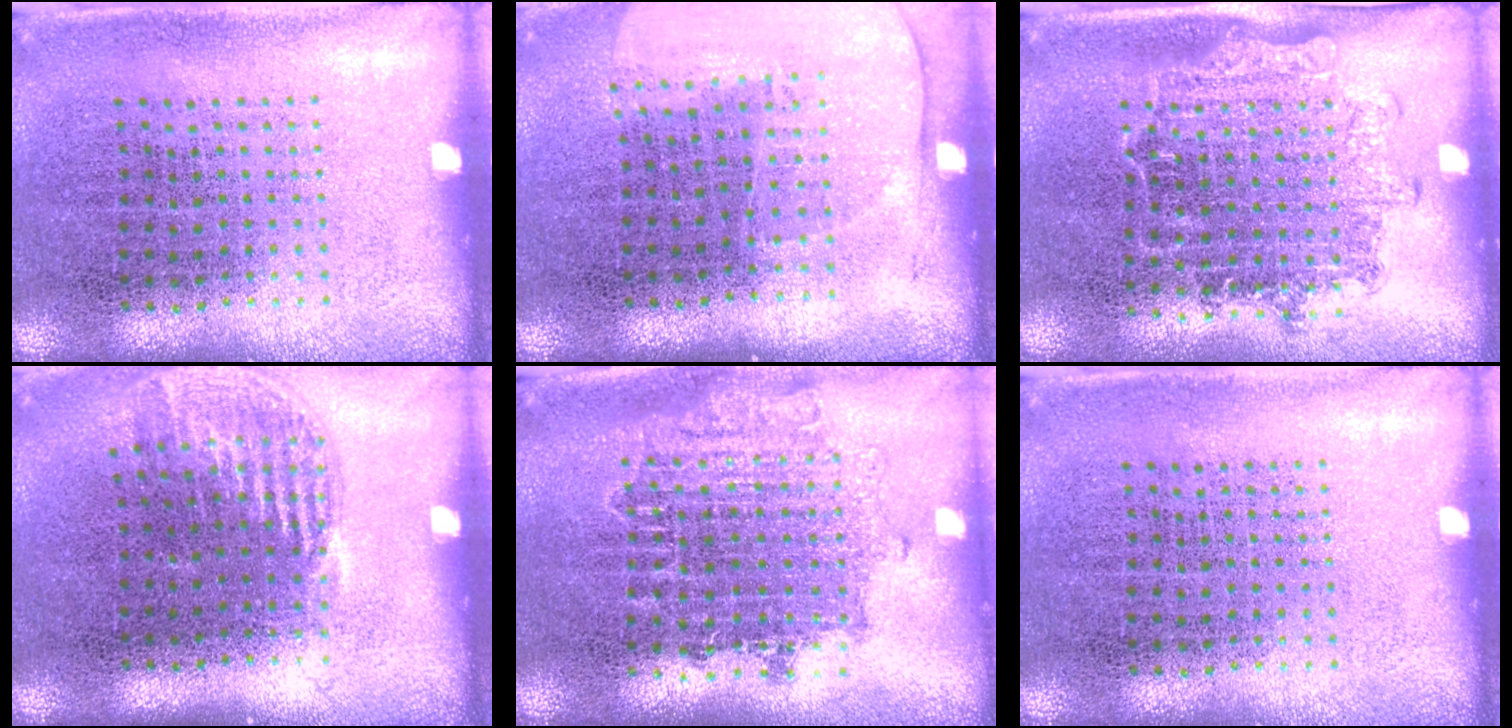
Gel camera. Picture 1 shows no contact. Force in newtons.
{"total": 1.4, "press": 1.3, "slide": 0.5}
{"total": 1.3, "press": 1.1, "slide": 0.8}
{"total": 1.1, "press": 1.0, "slide": 0.6}
{"total": 1.6, "press": 1.3, "slide": 0.8}
{"total": 0.0}